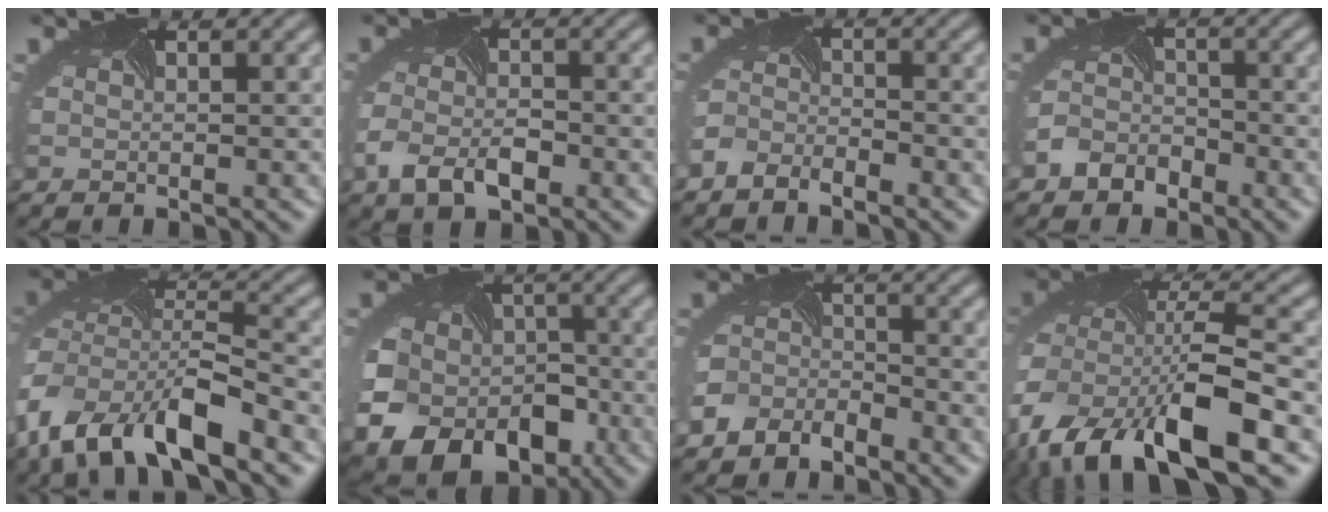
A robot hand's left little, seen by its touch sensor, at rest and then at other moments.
{"total": 4.0, "force": [-2.1, 2.2, 2.7], "torque": [-0.063, -0.016, -0.042]}
{"total": 2.9, "force": [-2.7, 1.0, 0.5], "torque": [-0.019, -0.006, -0.060]}
{"total": 3.2, "force": [-2.4, 1.9, 0.5], "torque": [-0.014, -0.003, -0.053]}
{"total": 11.6, "force": [-7.0, 4.8, 7.9], "torque": [-0.159, -0.024, -0.128]}
{"total": 15.4, "force": [-6.9, 11.9, 6.7], "torque": [-0.135, -0.060, -0.116]}
{"total": 3.9, "force": [-3.2, 2.0, 1.0], "torque": [-0.021, -0.010, -0.074]}
{"total": 14.6, "force": [-7.4, 7.1, 10.4], "torque": [-0.222, -0.033, -0.120]}